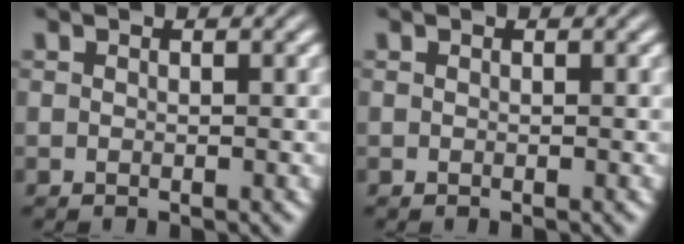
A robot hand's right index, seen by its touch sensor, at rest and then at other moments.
{"total": 0.0}